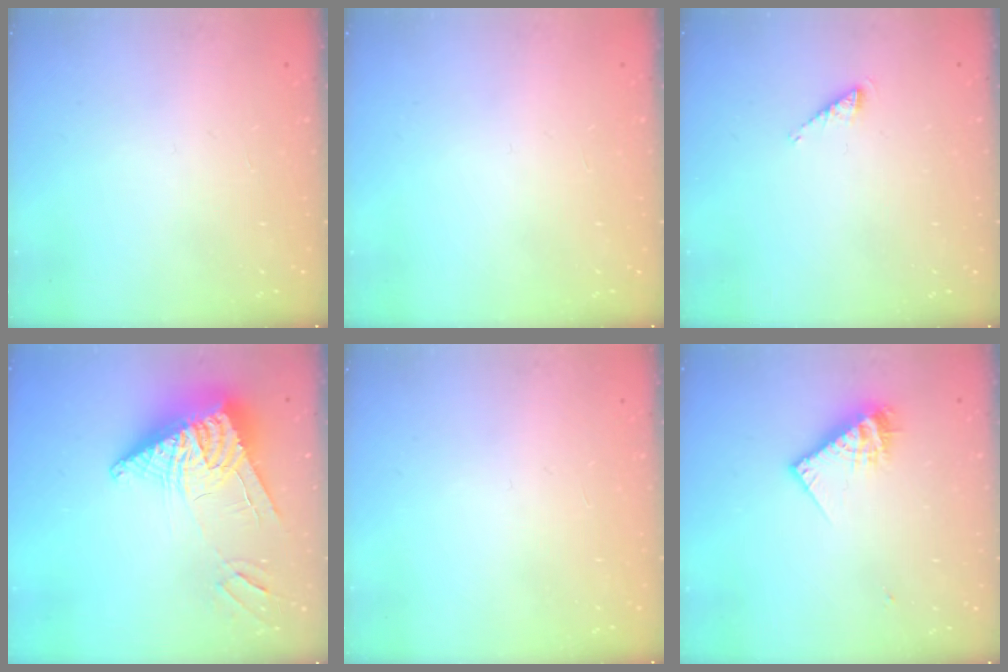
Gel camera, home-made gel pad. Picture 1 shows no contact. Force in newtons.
{"total": 0.0}
{"total": 3.2, "press": 3.2, "slide": 0.4}
{"total": 12.4, "press": 12.3, "slide": 1.7}
{"total": 0.0}
{"total": 10.1, "press": 10.0, "slide": 0.7}